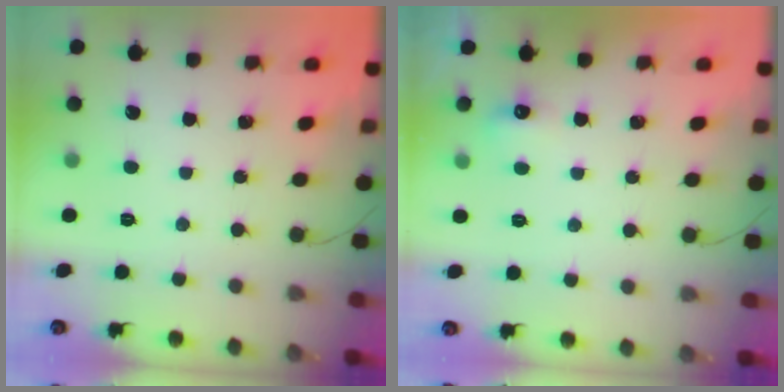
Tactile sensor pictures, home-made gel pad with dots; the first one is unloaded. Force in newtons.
{"total": 3.9, "press": 3.7, "slide": 1.0}